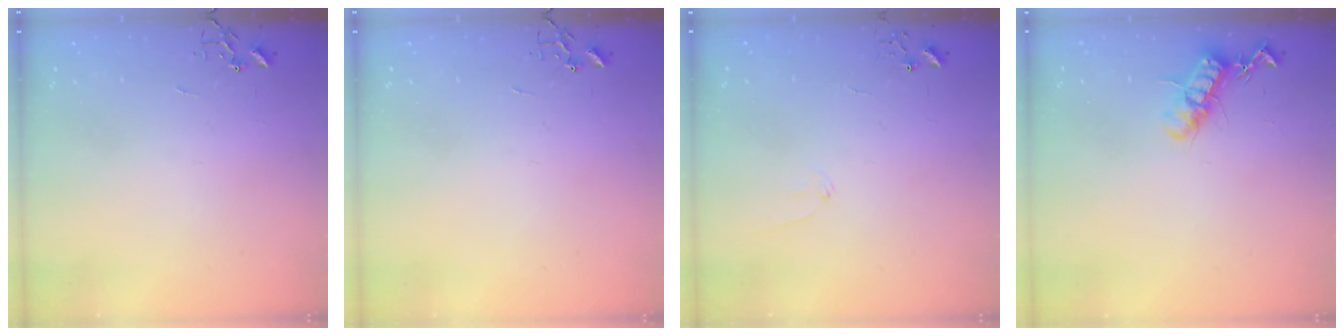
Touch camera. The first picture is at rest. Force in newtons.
{"total": 0.0}
{"total": 5.5, "press": 5.5, "slide": 0.6}
{"total": 12.5, "press": 12.5, "slide": 0.6}